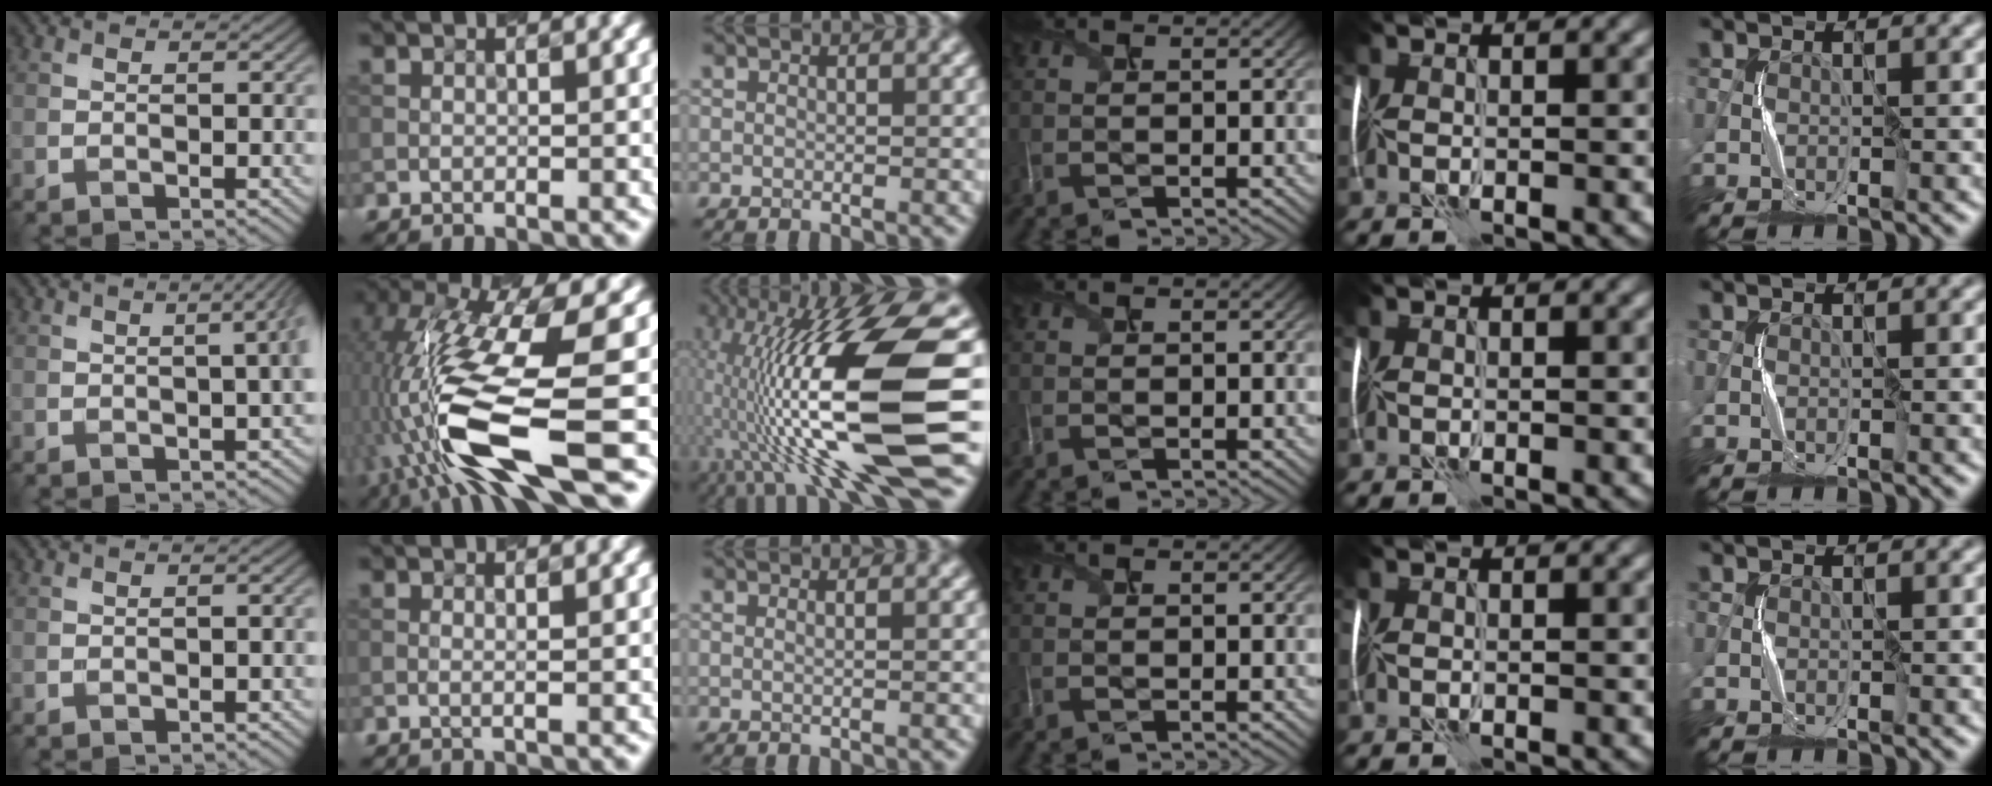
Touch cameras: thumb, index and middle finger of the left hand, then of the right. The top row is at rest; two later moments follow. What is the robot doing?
{"motion": "shake", "object": "plastic piggy bank"}